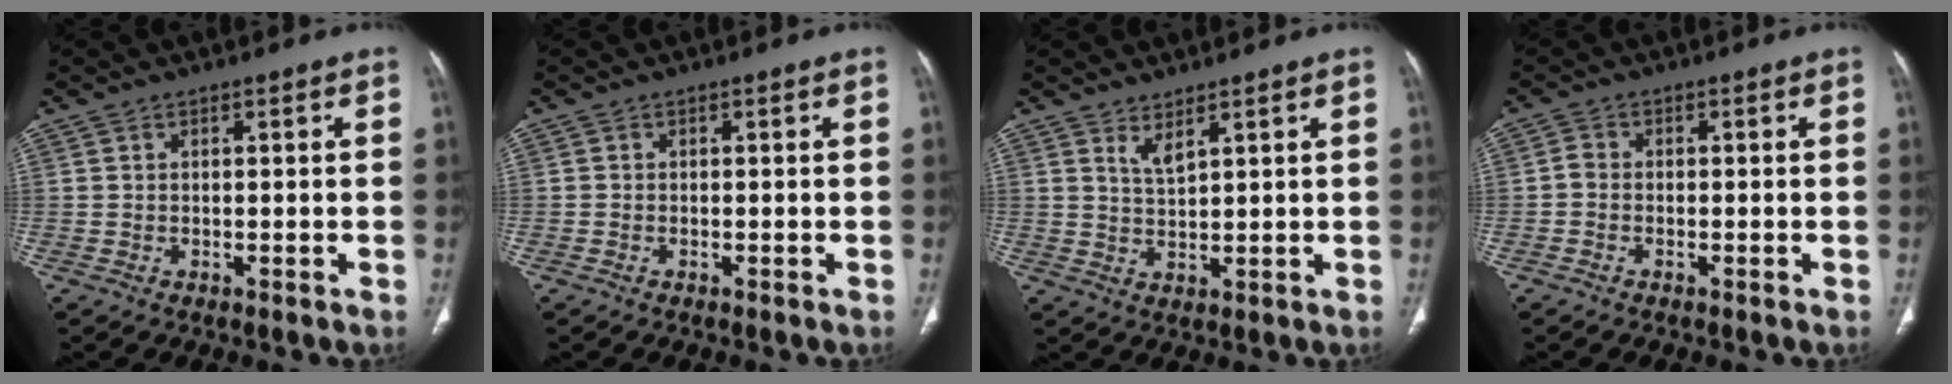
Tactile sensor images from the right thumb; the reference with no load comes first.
{"total": 0.0}
{"total": 2.8, "force": [2.0, 0.5, 1.9], "torque": [-0.037, -0.023, 0.043]}
{"total": 1.6, "force": [-0.6, 1.2, 0.8], "torque": [-0.011, 0.004, -0.019]}